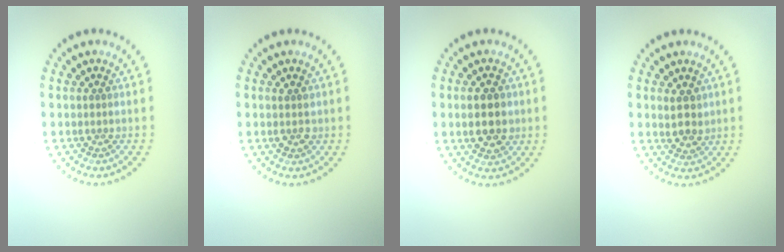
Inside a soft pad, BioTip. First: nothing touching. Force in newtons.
{"total": 1.4, "press": 1.3, "slide": 0.3}
{"total": 3.7, "press": 3.7, "slide": 0.1}
{"total": 2.3, "press": 2.2, "slide": 0.8}